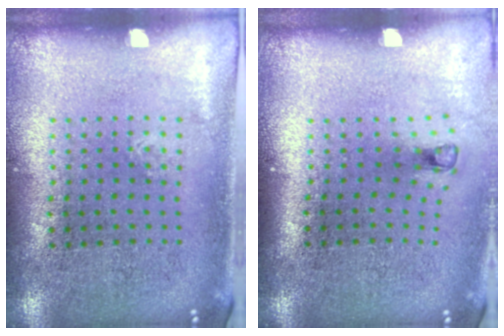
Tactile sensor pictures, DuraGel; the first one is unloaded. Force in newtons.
{"total": 0.8, "press": 0.4, "slide": 0.7}